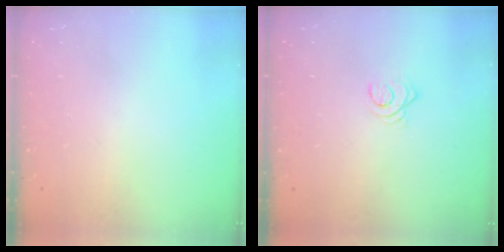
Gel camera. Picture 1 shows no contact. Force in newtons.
{"total": 2.6, "press": 2.6, "slide": 0.3}